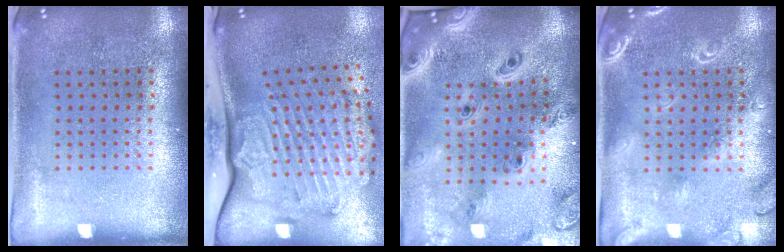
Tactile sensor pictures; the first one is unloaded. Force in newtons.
{"total": 3.5, "press": 2.5, "slide": 2.5}
{"total": 3.9, "press": 3.0, "slide": 2.5}
{"total": 2.1, "press": 1.9, "slide": 0.7}